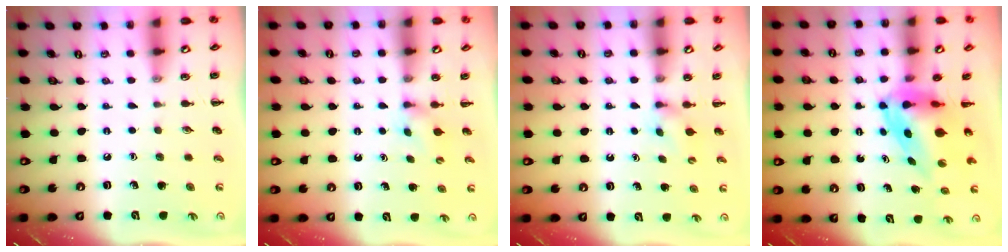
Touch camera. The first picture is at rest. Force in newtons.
{"total": 2.9, "press": 2.7, "slide": 1.1}
{"total": 2.9, "press": 2.7, "slide": 1.1}
{"total": 5.8, "press": 5.6, "slide": 1.5}